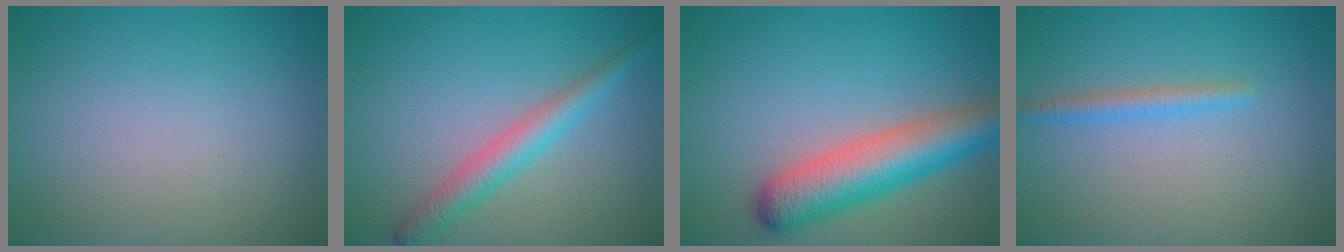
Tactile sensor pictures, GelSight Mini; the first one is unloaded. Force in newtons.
{"total": 3.2, "press": 3.2, "slide": 0.0}
{"total": 6.6, "press": 6.6, "slide": 0.3}
{"total": 1.7, "press": 1.7, "slide": 0.1}